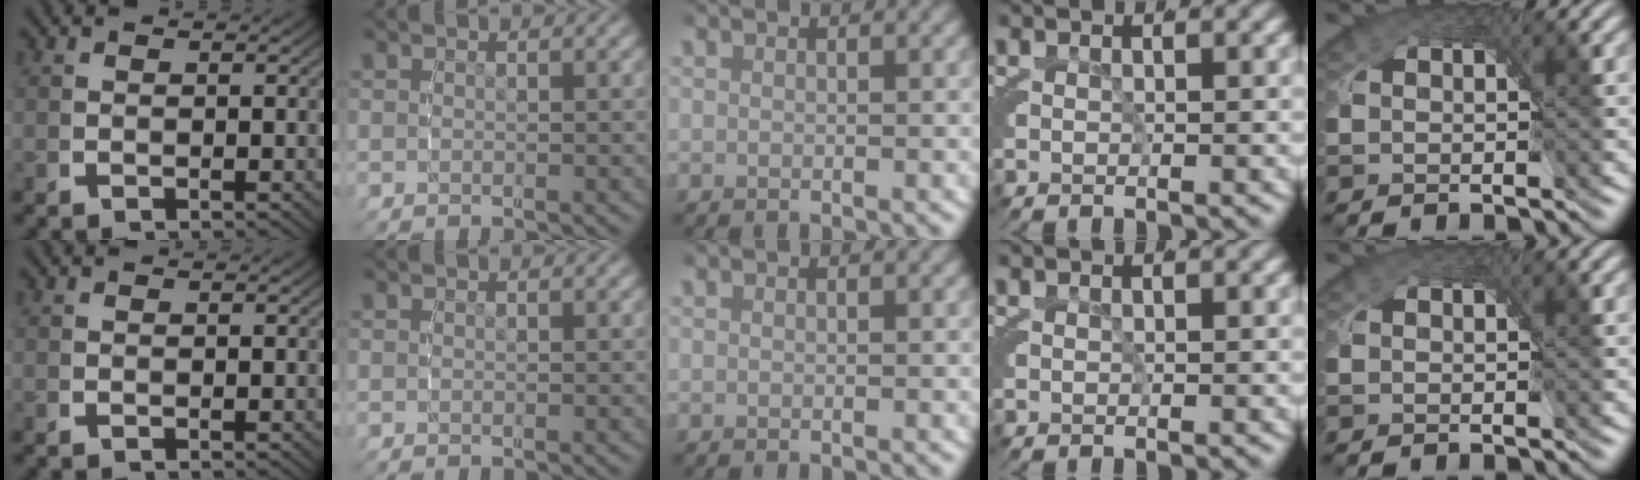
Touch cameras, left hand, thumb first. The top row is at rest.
{}